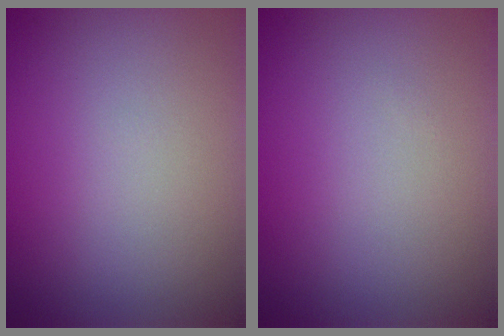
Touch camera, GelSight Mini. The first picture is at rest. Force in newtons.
{"total": 0.0}